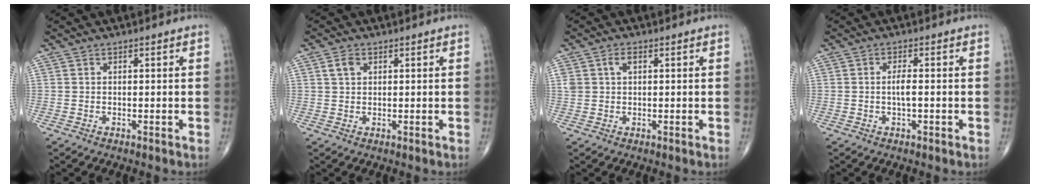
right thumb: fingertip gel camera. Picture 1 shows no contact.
{"total": 2.4, "force": [1.0, 1.6, 1.5], "torque": [-0.025, 0.003, 0.018]}
{"total": 2.9, "force": [1.0, 1.8, 2.0], "torque": [-0.040, 0.008, 0.022]}
{"total": 2.4, "force": [-0.3, 0.6, 2.3], "torque": [-0.046, 0.002, -0.006]}